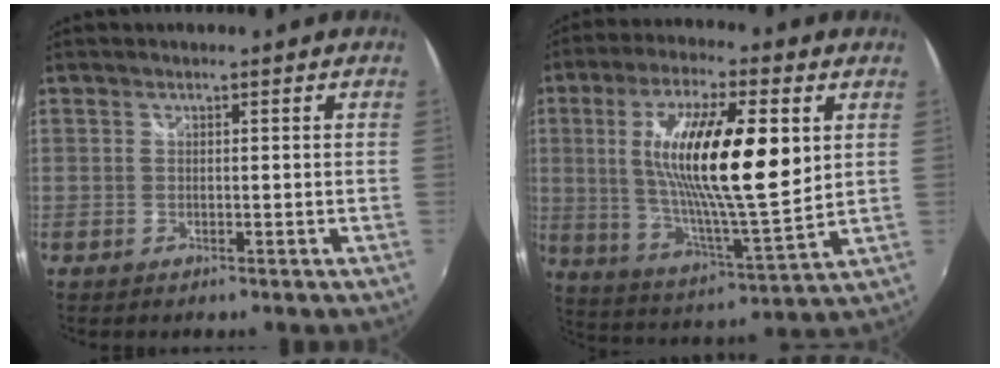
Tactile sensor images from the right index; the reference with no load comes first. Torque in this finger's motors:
{"motor_torque": [2.14, 0.00, 1.05, 0.21]}